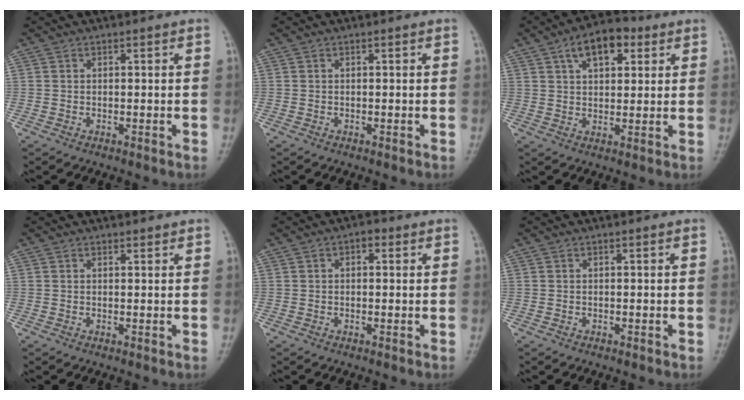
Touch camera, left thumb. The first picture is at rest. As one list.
[{"total": 0.0}, {"total": 9.5, "force": [4.3, 5.2, 6.7], "torque": [-0.085, 0.002, 0.061]}, {"total": 0.6, "force": [0.6, 0.2, 0.1], "torque": [-0.001, -0.006, 0.009]}, {"total": 2.0, "force": [0.6, 1.3, 1.5], "torque": [-0.011, 0.004, 0.004]}, {"total": 0.0}]